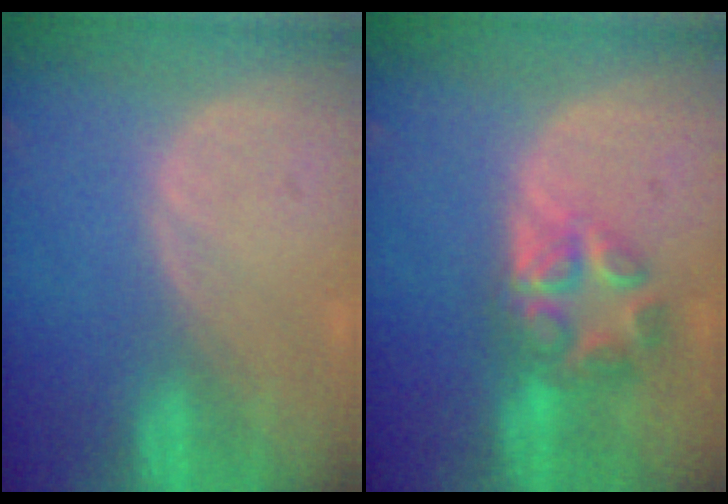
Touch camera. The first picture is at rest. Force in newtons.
{"total": 7.0, "press": 5.9, "slide": 3.8}